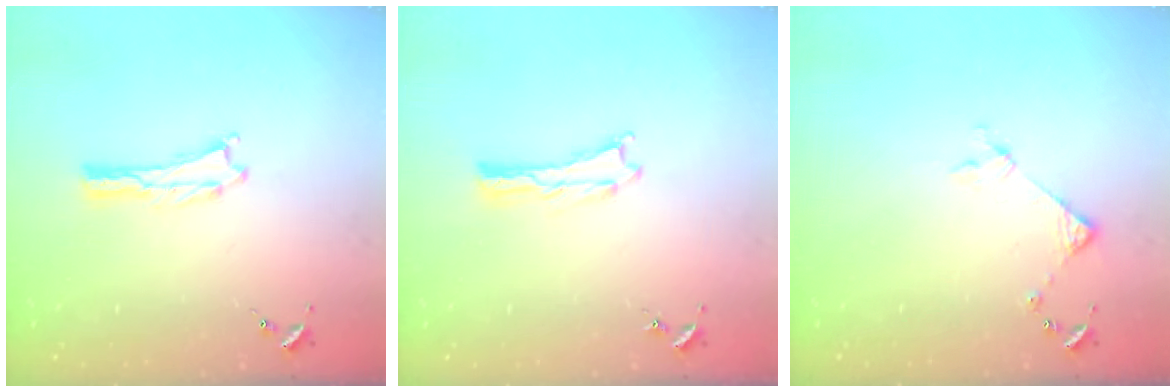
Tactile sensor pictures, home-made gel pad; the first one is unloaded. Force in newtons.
{"total": 0.0}
{"total": 3.8, "press": 3.7, "slide": 0.3}